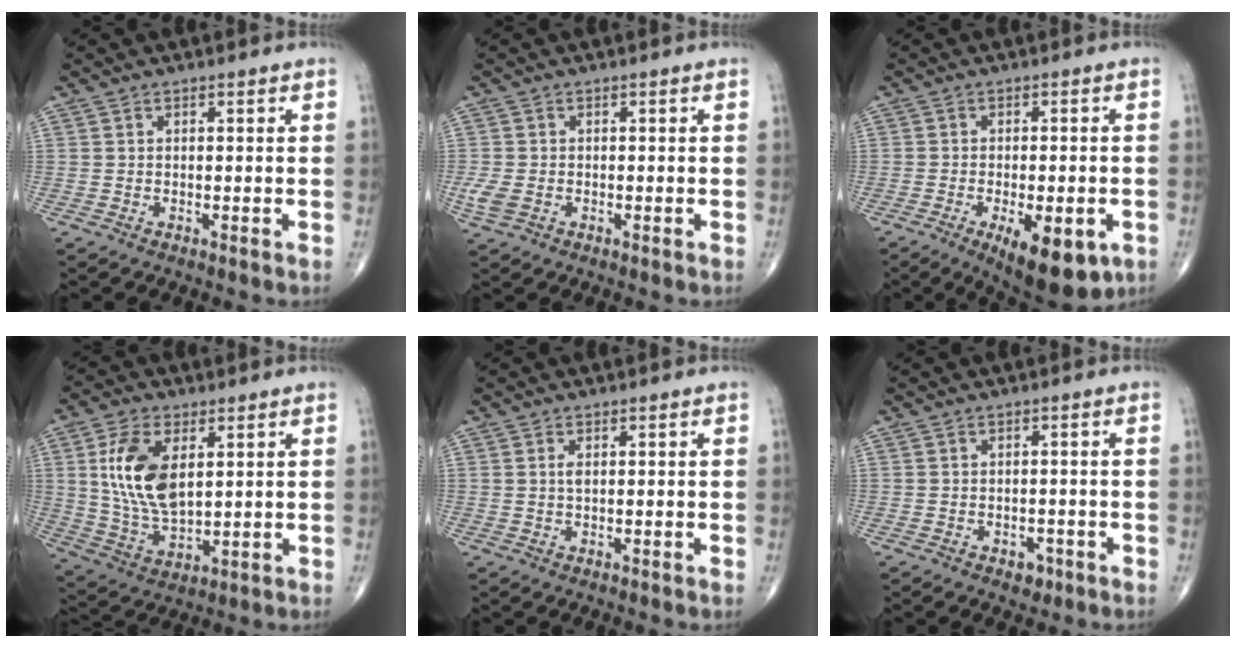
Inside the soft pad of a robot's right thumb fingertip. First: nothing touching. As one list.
[{"total": 3.1, "force": [-0.8, 2.2, 2.1], "torque": [-0.058, 0.002, -0.013]}, {"total": 12.7, "force": [-5.4, 5.1, 10.3], "torque": [-0.133, -0.003, -0.068]}, {"total": 13.9, "force": [3.5, 7.5, 11.2], "torque": [-0.213, -0.017, 0.076]}, {"total": 1.2, "force": [0.3, 0.4, 1.0], "torque": [-0.022, 0.000, 0.007]}, {"total": 2.2, "force": [-1.2, 1.5, 1.1], "torque": [-0.004, 0.005, -0.013]}]